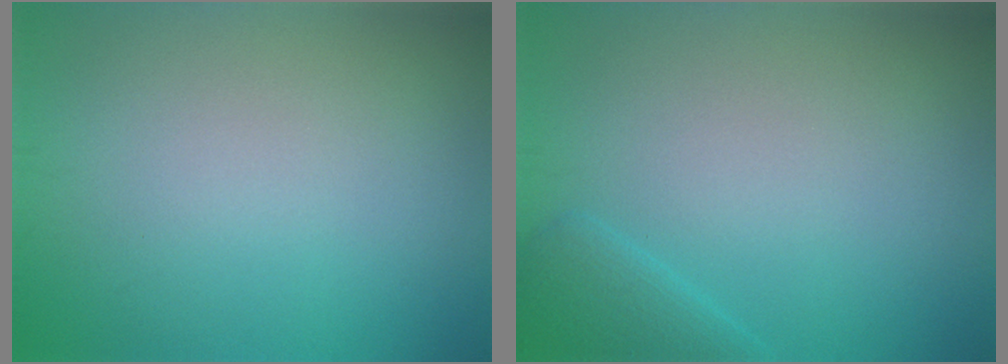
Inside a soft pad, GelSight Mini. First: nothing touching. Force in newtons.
{"total": 2.0, "press": 2.0, "slide": 0.1}